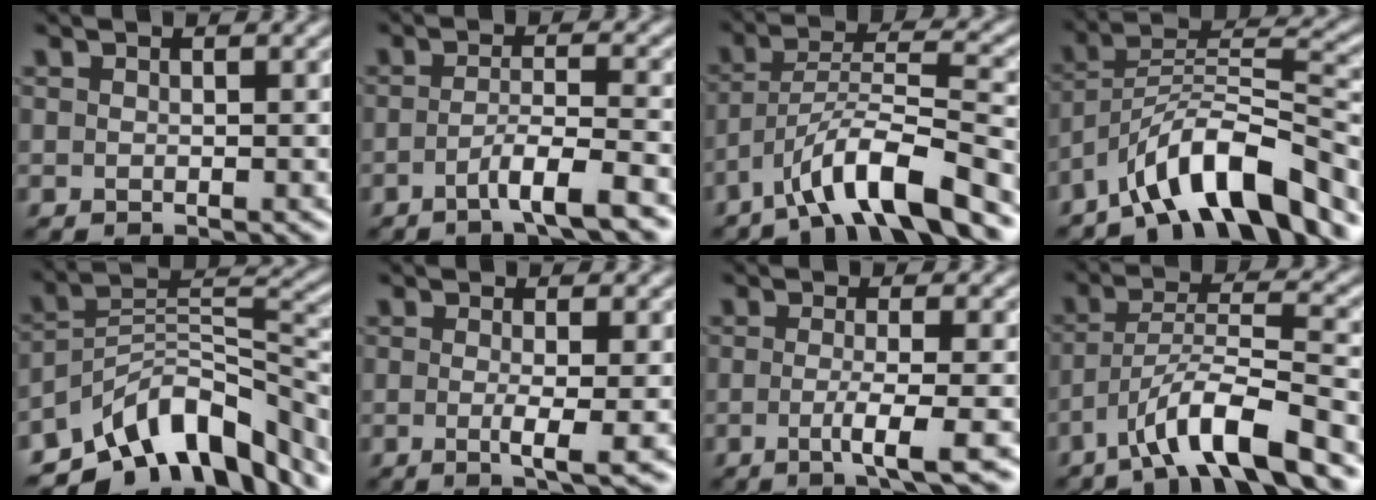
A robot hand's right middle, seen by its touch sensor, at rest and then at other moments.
{"total": 4.2, "force": [-2.2, 0.6, 3.6], "torque": [-0.059, 0.002, -0.048]}
{"total": 8.0, "force": [-5.3, 1.4, 5.8], "torque": [-0.098, 0.015, -0.095]}
{"total": 10.2, "force": [-7.2, 3.0, 6.6], "torque": [-0.098, 0.014, -0.136]}
{"total": 10.8, "force": [-7.6, 4.9, 6.0], "torque": [-0.089, 0.010, -0.146]}
{"total": 3.0, "force": [-0.3, 0.6, 2.9], "torque": [-0.046, -0.007, -0.008]}
{"total": 3.7, "force": [-0.9, 0.7, 3.5], "torque": [-0.053, -0.004, -0.023]}
{"total": 7.2, "force": [-4.8, 1.1, 5.3], "torque": [-0.092, 0.012, -0.088]}